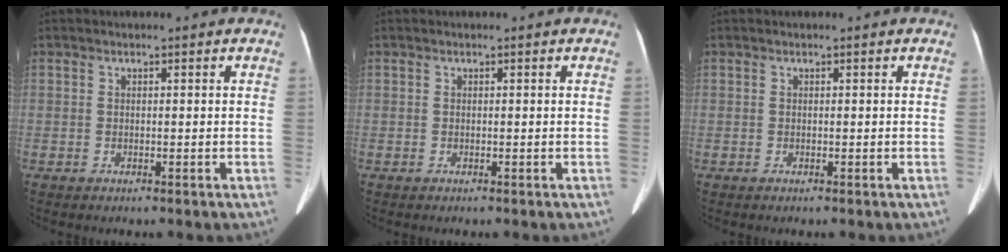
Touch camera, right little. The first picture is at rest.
{"total": 0.0}
{"total": 0.0}